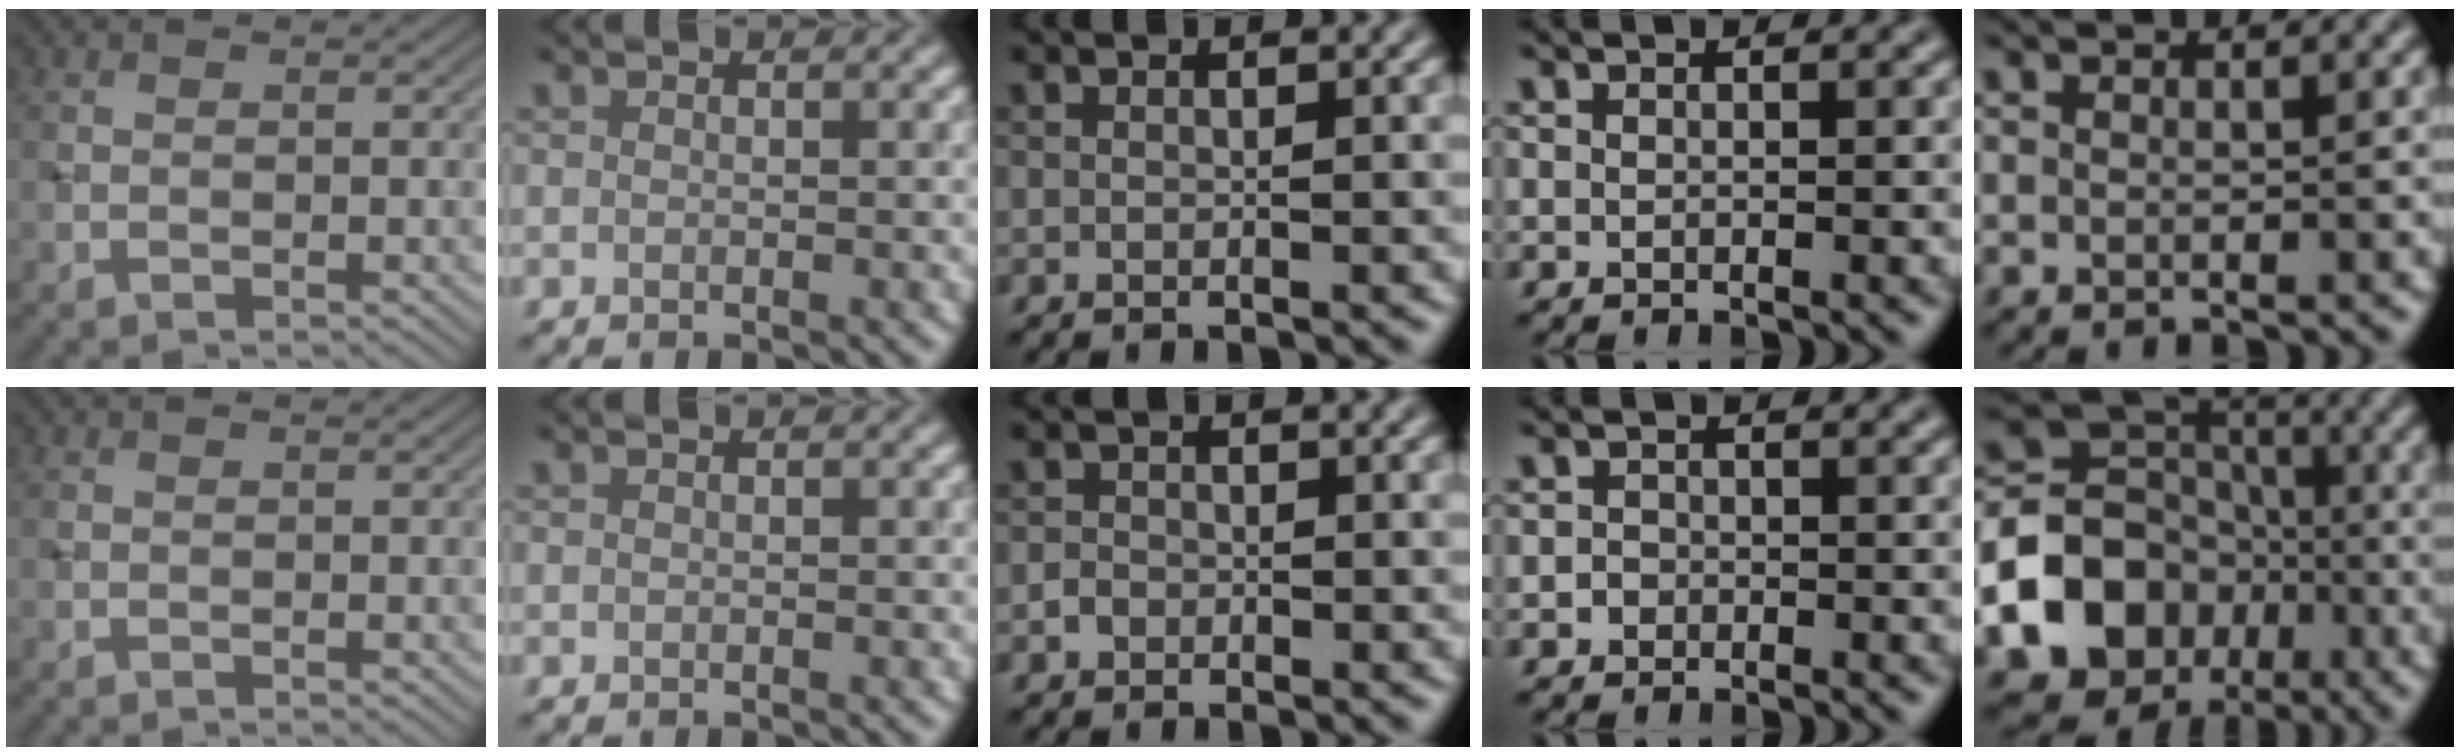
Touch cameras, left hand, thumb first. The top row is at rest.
{"middle": {"total": 1.0, "force": [-0.5, 0.8, 0.2], "torque": [0.000, 0.000, -0.011]}, "ring": {"total": 0.9, "force": [-0.4, 0.8, 0.1], "torque": [0.004, -0.001, -0.008]}, "little": {"total": 12.1, "force": [-4.5, 10.1, 5.1], "torque": [-0.112, -0.014, -0.094]}}